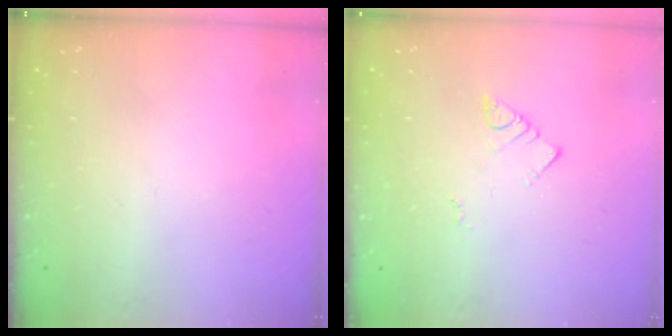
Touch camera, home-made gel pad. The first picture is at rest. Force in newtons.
{"total": 3.5, "press": 3.5, "slide": 0.6}